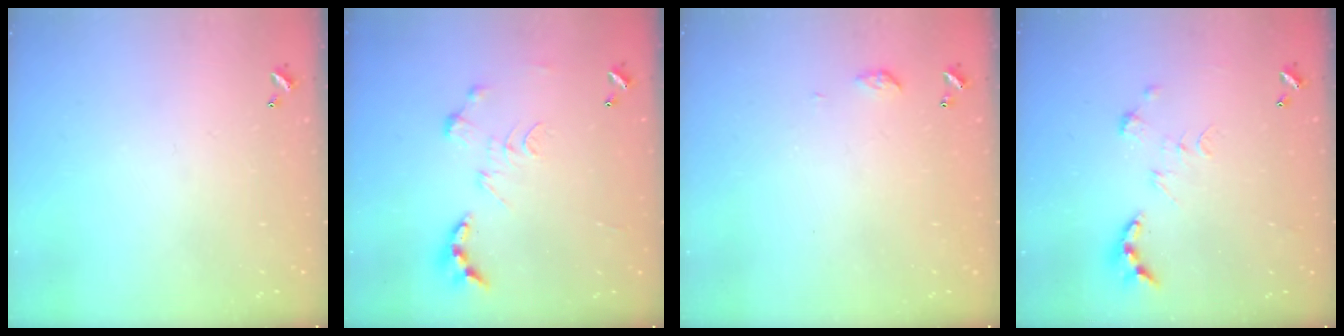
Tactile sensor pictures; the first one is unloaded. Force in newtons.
{"total": 0.0}
{"total": 4.6, "press": 4.5, "slide": 0.6}
{"total": 0.0}